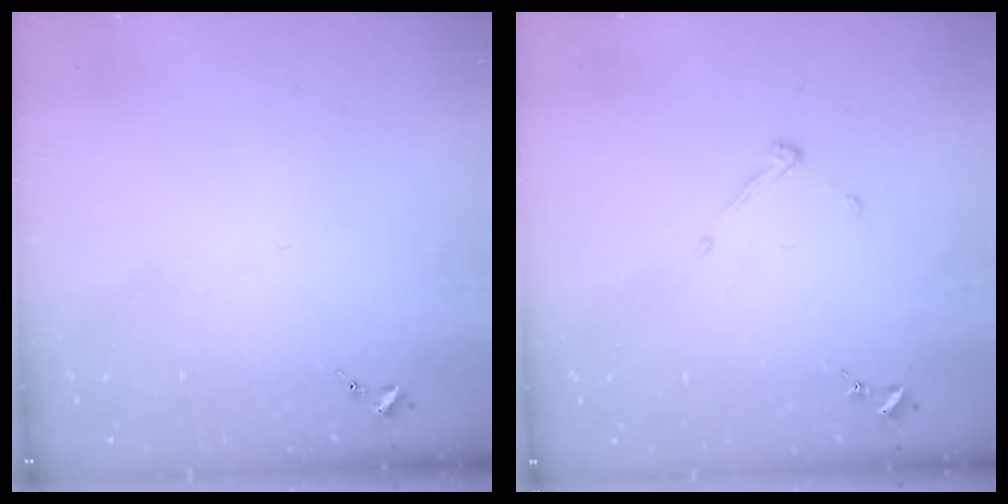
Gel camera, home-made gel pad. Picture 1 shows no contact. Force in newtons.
{"total": 3.9, "press": 3.9, "slide": 0.6}